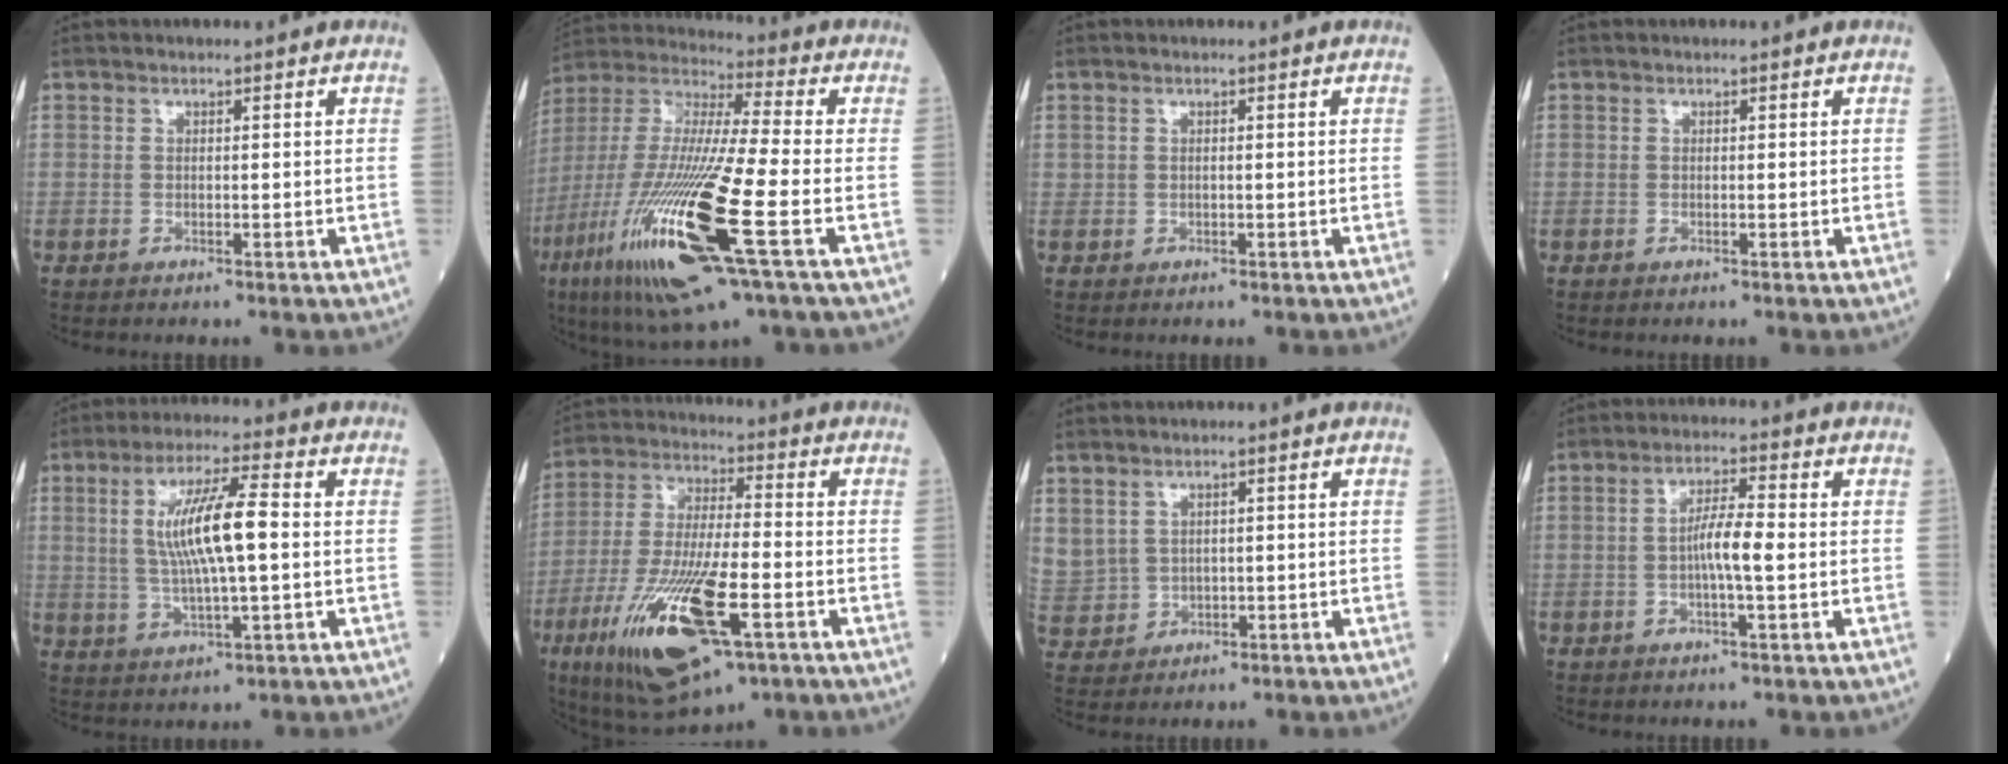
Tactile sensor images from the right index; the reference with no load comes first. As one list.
[{"total": 24.5, "force": [-8.7, 2.2, 22.8], "torque": [-0.504, -0.049, -0.164]}, {"total": 0.0}, {"total": 0.0}, {"total": 10.5, "force": [1.0, 1.3, 10.4], "torque": [-0.202, 0.007, 0.020]}, {"total": 18.8, "force": [-7.7, 4.5, 16.5], "torque": [-0.352, -0.032, -0.129]}, {"total": 10.7, "force": [2.6, 9.5, 4.2], "torque": [-0.154, 0.024, 0.076]}, {"total": 4.9, "force": [-0.6, 0.4, 4.9], "torque": [-0.092, 0.006, -0.013]}]